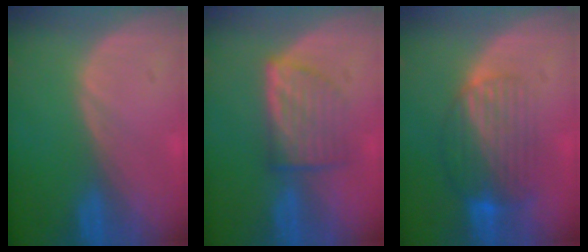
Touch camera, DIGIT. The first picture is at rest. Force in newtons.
{"total": 6.3, "press": 6.0, "slide": 1.7}
{"total": 8.3, "press": 7.2, "slide": 4.3}